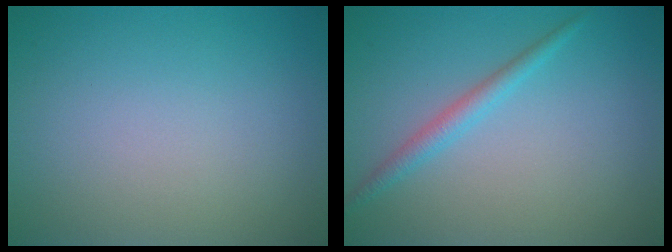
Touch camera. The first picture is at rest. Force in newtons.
{"total": 1.8, "press": 1.8, "slide": 0.1}